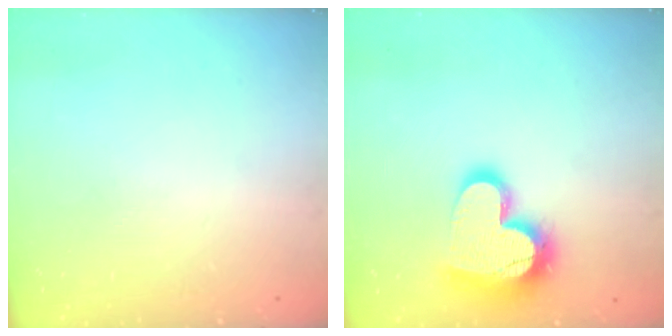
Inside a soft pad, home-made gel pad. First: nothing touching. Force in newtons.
{"total": 18.4, "press": 18.4, "slide": 1.4}